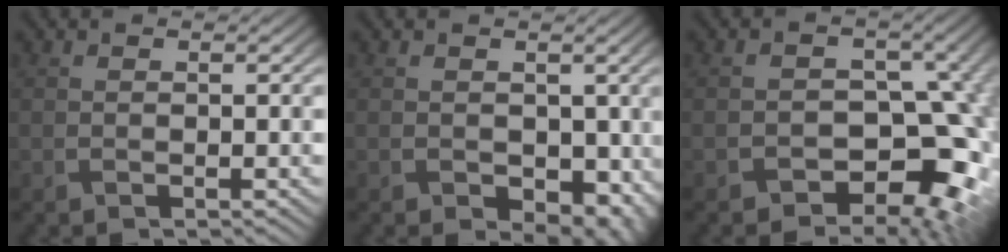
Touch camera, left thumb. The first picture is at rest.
{"total": 5.4, "force": [-1.4, 4.2, 3.2], "torque": [-0.034, -0.006, -0.014]}
{"total": 9.1, "force": [-4.1, 6.1, 5.3], "torque": [-0.045, -0.012, -0.063]}